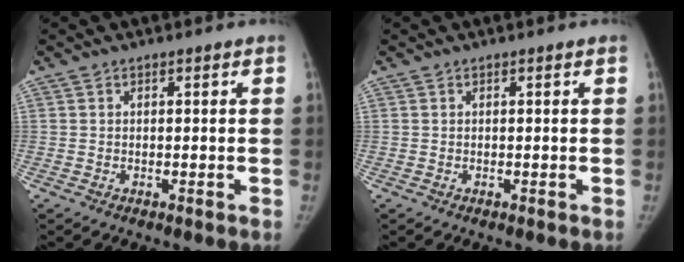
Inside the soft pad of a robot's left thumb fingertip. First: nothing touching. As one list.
[{"total": 0.0}]